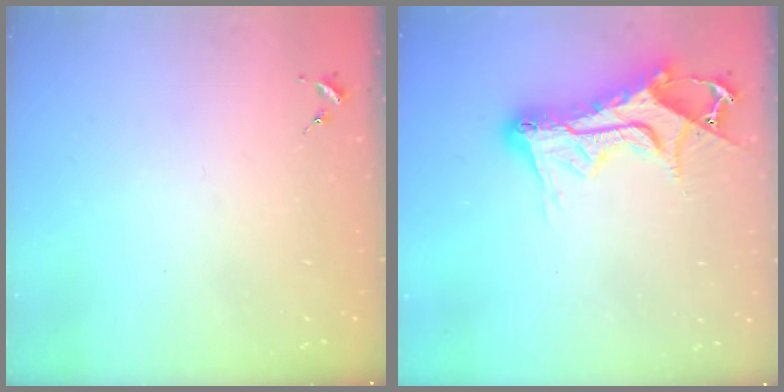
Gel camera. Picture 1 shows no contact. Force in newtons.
{"total": 16.2, "press": 16.2, "slide": 1.4}